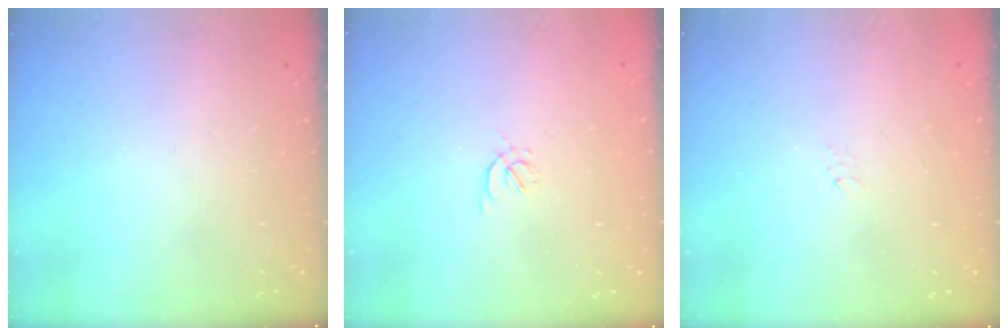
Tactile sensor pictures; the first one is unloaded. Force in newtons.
{"total": 1.6, "press": 1.6, "slide": 0.4}
{"total": 3.0, "press": 3.0, "slide": 0.1}